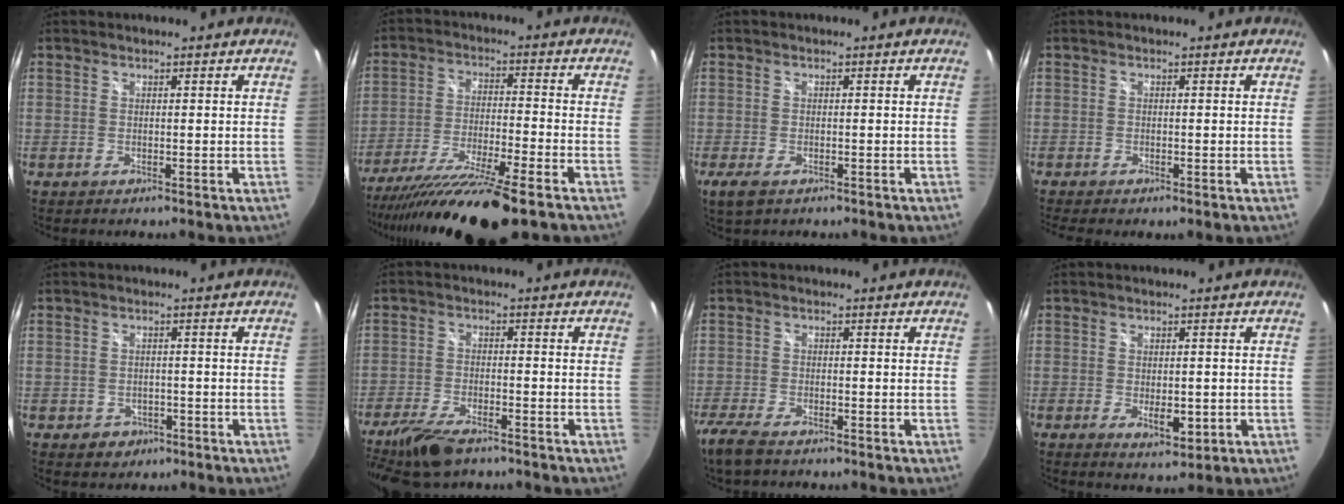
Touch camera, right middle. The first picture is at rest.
{"total": 17.3, "force": [-13.6, 0.3, 10.7], "torque": [-0.206, -0.050, -0.230]}
{"total": 3.0, "force": [-1.8, 0.9, 2.2], "torque": [-0.045, -0.016, -0.033]}
{"total": 2.2, "force": [-1.5, 0.1, 1.6], "torque": [-0.028, -0.018, -0.023]}
{"total": 2.8, "force": [-1.3, 2.3, 0.8], "torque": [-0.024, -0.001, -0.012]}
{"total": 10.7, "force": [-8.2, 3.8, 5.7], "torque": [-0.140, -0.026, -0.151]}
{"total": 5.8, "force": [-4.7, 1.1, 3.3], "torque": [-0.093, -0.026, -0.093]}
{"total": 4.0, "force": [-0.9, 1.6, 3.5], "torque": [-0.058, -0.015, -0.009]}